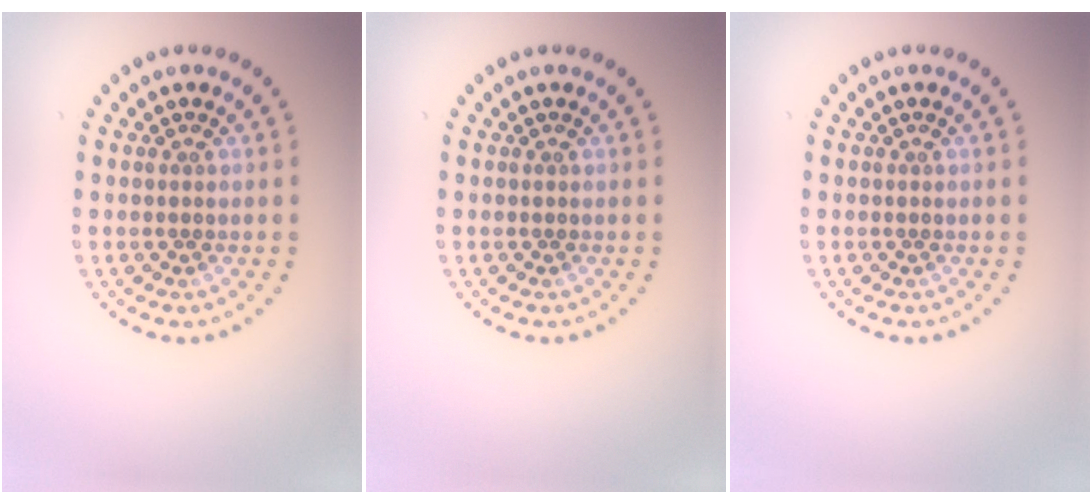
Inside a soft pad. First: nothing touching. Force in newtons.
{"total": 0.0}
{"total": 0.0}